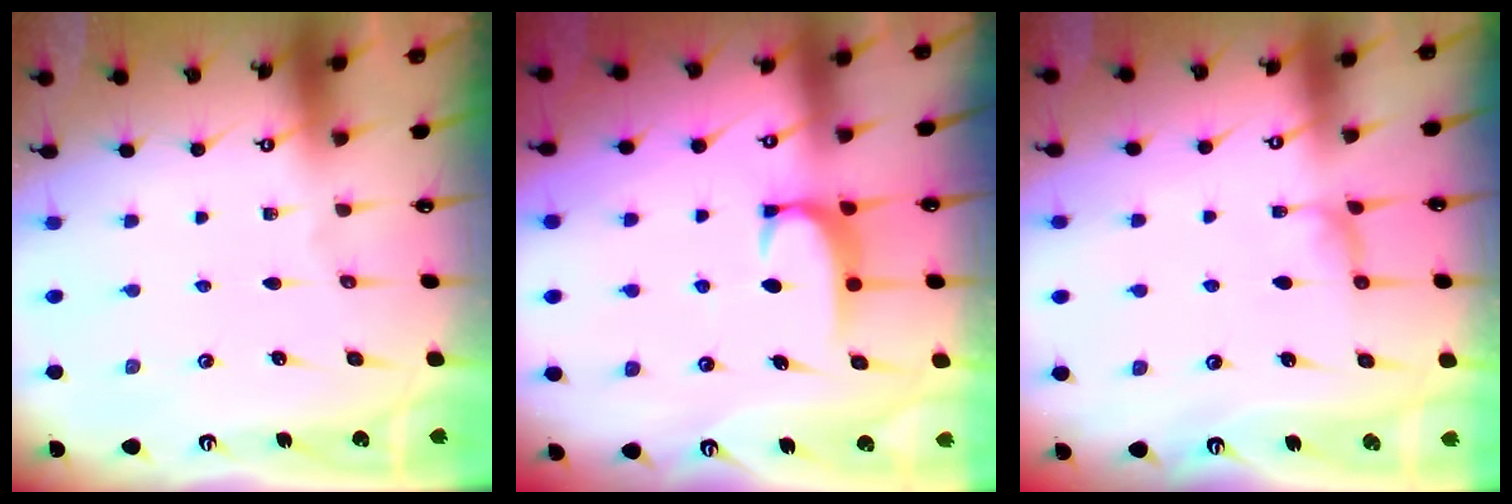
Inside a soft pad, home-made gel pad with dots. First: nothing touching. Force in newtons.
{"total": 1.7, "press": 1.6, "slide": 0.6}
{"total": 1.7, "press": 1.5, "slide": 0.8}